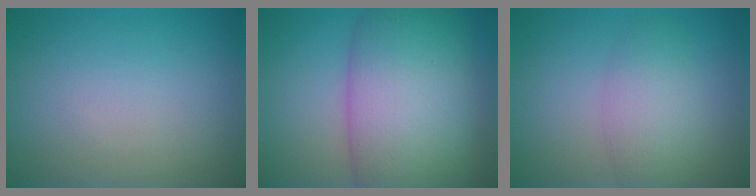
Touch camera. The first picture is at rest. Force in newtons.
{"total": 12.8, "press": 12.8, "slide": 0.4}
{"total": 3.7, "press": 3.7, "slide": 0.2}